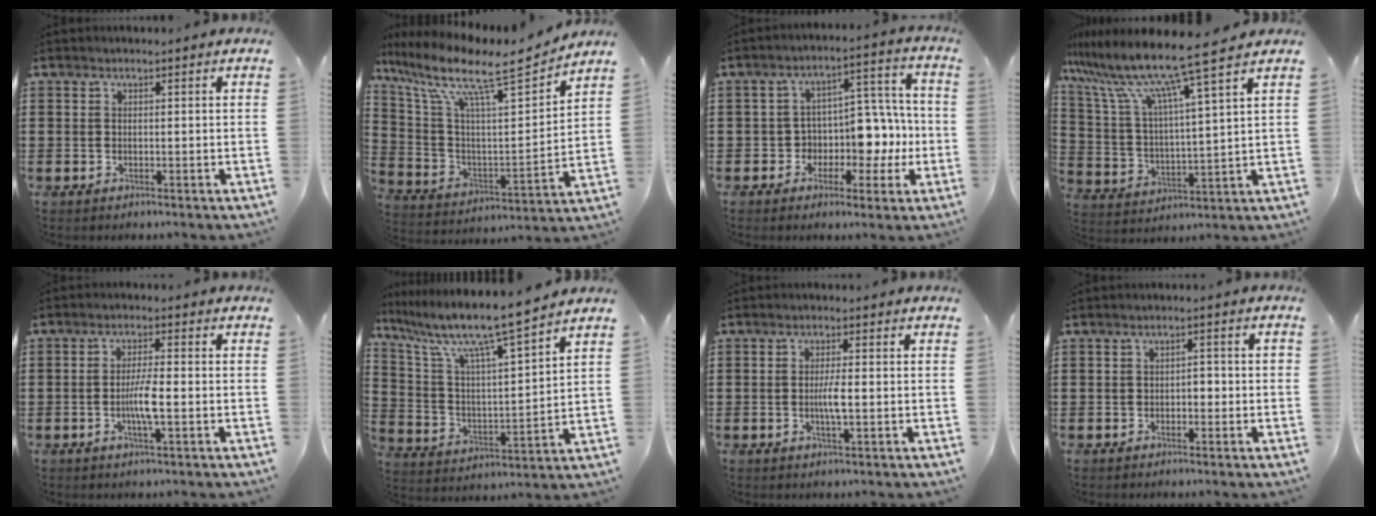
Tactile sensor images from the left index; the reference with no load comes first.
{"total": 12.2, "force": [8.9, 2.1, 8.0], "torque": [-0.190, -0.050, 0.142]}
{"total": 7.1, "force": [-0.9, 6.1, 3.5], "torque": [-0.065, -0.003, -0.016]}
{"total": 10.4, "force": [8.6, -0.6, 5.8], "torque": [-0.149, -0.062, 0.137]}
{"total": 4.8, "force": [-1.1, 0.6, 4.7], "torque": [-0.095, -0.003, -0.026]}
{"total": 10.1, "force": [8.3, 0.3, 5.6], "torque": [-0.144, -0.054, 0.134]}
{"total": 3.2, "force": [-0.4, 0.5, 3.2], "torque": [-0.064, -0.003, -0.010]}
{"total": 1.7, "force": [-1.0, 0.9, 1.1], "torque": [-0.025, 0.004, -0.023]}